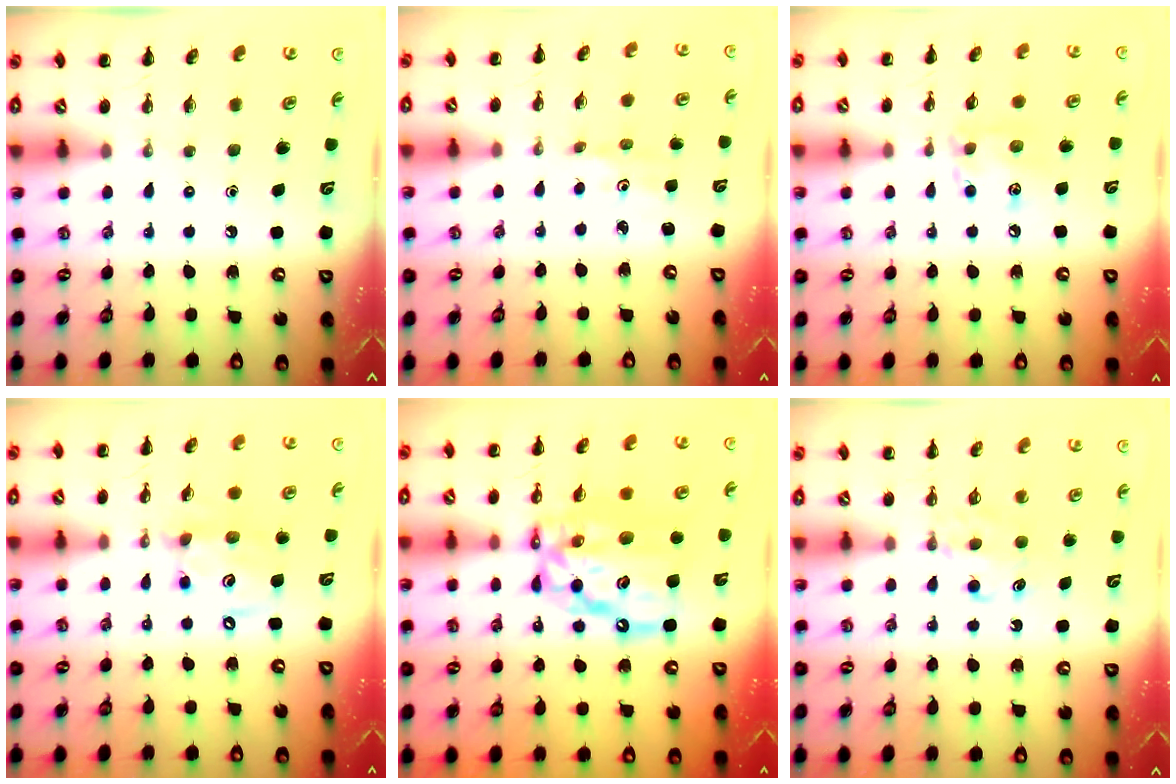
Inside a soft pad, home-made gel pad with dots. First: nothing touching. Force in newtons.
{"total": 1.2, "press": 1.1, "slide": 0.4}
{"total": 8.3, "press": 8.2, "slide": 0.4}
{"total": 12.9, "press": 12.6, "slide": 2.8}
{"total": 15.0, "press": 14.5, "slide": 4.0}
{"total": 5.9, "press": 5.7, "slide": 1.8}